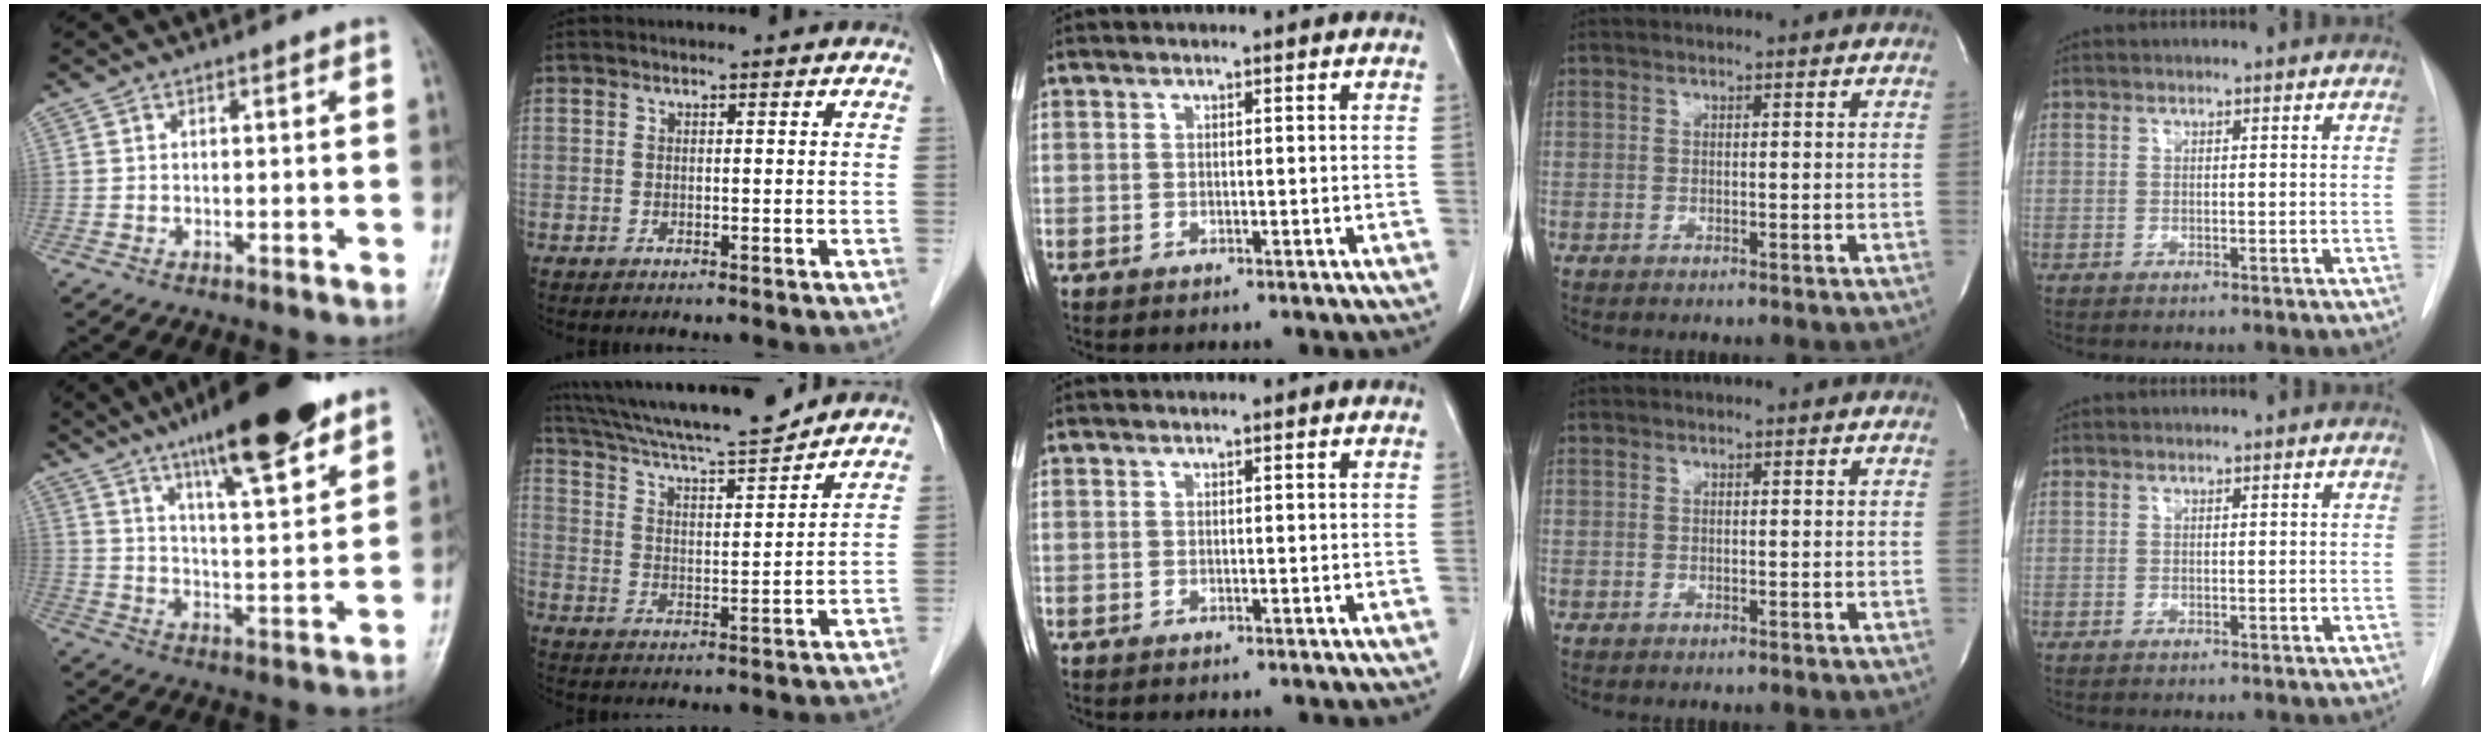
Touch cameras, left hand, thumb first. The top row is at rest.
{"thumb": {"total": 19.4, "force": [13.3, 3.7, 13.6], "torque": [-0.187, -0.057, 0.211]}, "index": {"total": 16.6, "force": [15.3, 0.2, 6.6], "torque": [-0.122, 0.007, 0.247]}}